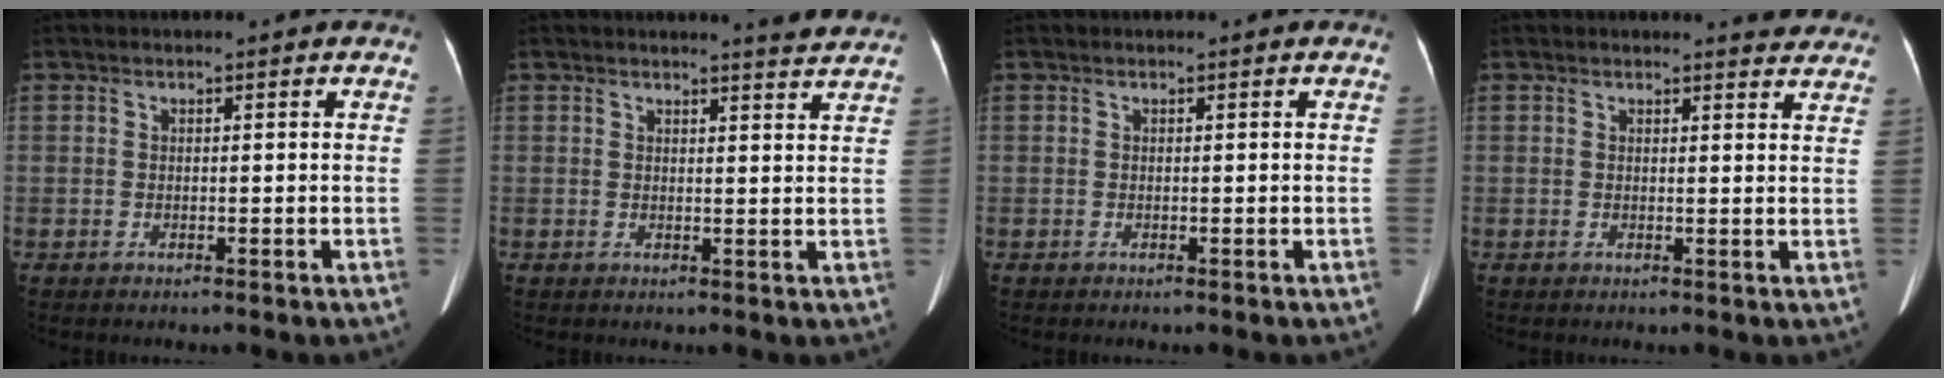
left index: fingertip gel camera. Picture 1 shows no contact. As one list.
[{"total": 3.3, "force": [3.2, -0.5, 0.7], "torque": [-0.015, -0.012, 0.029]}, {"total": 0.0}, {"total": 4.6, "force": [4.5, 0.8, 0.8], "torque": [-0.003, -0.012, 0.031]}]